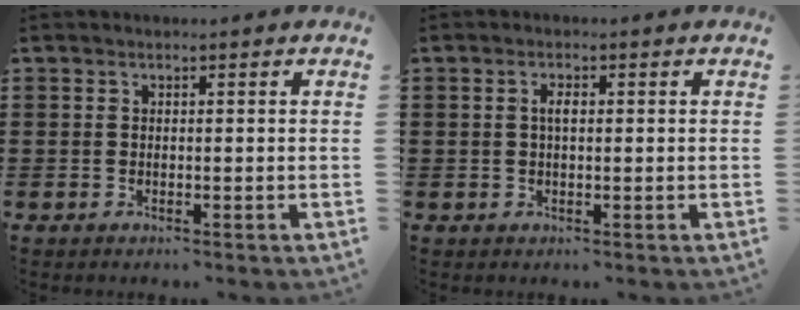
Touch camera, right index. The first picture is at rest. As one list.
[{"total": 1.8, "force": [0.2, 0.6, 1.6], "torque": [-0.032, 0.005, 0.001]}]